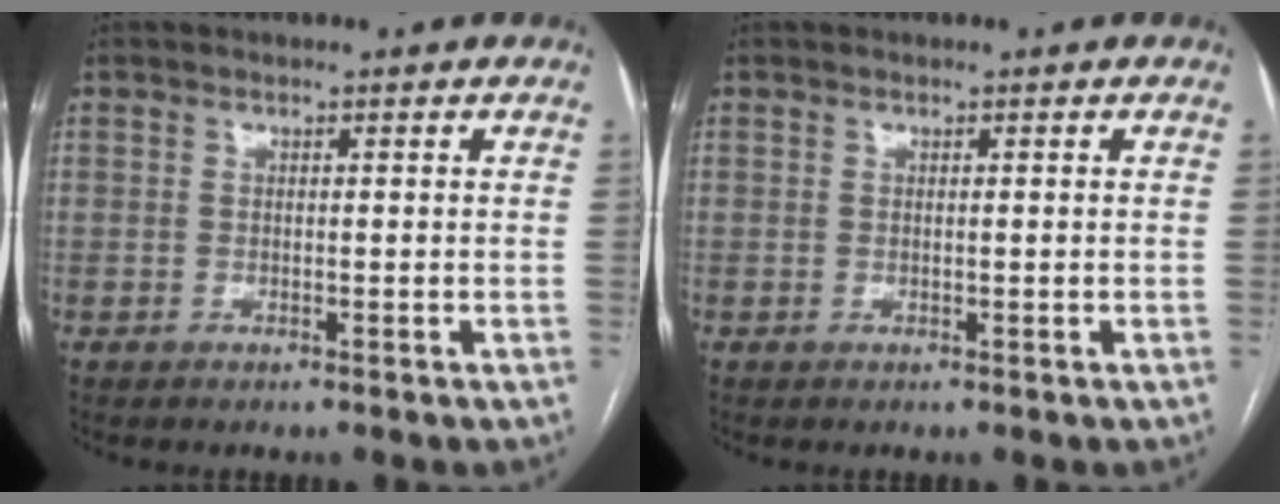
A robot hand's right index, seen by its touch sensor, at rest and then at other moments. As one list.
[{"total": 0.0}]